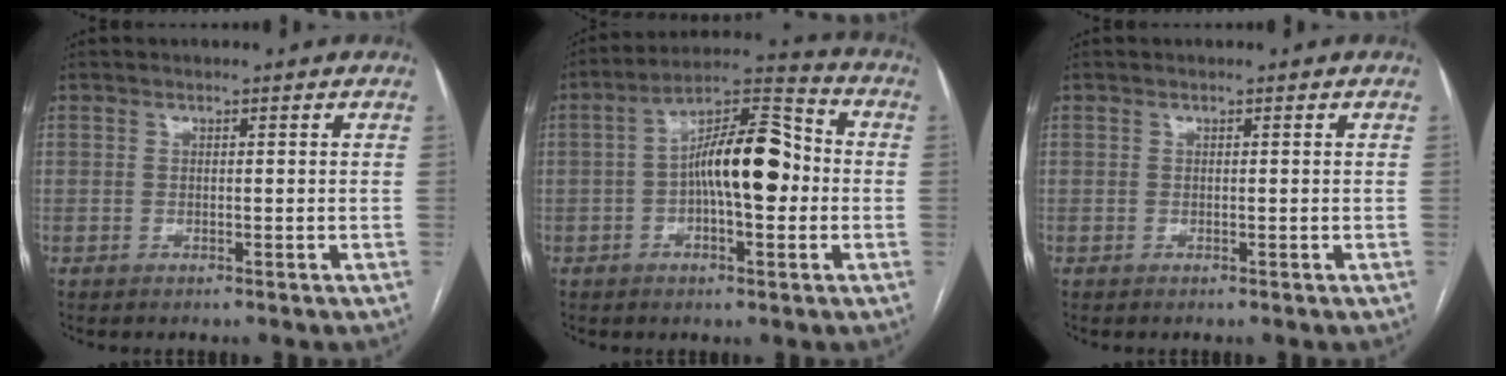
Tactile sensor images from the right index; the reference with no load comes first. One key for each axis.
{"total": 12.7, "fx": -0.8, "fy": 4.0, "fz": 12.0, "tx": -0.208, "ty": 0.034, "tz": -0.016}
{"total": 0.0}